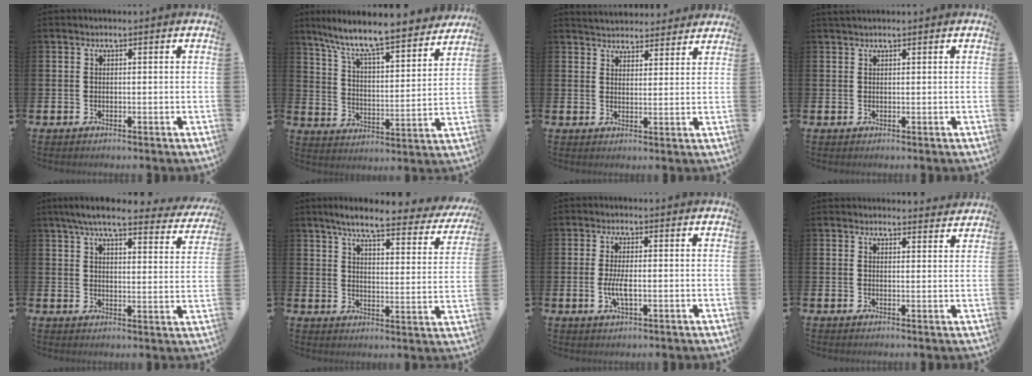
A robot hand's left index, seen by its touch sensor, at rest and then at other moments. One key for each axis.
{"total": 9.5, "fx": 8.7, "fy": 0.9, "fz": 3.7, "tx": -0.103, "ty": -0.067, "tz": 0.145}
{"total": 4.2, "fx": 4.1, "fy": 0.8, "fz": -0.3, "tx": -0.004, "ty": -0.024, "tz": 0.073}
{"total": 1.0, "fx": 0.9, "fy": 0.1, "fz": 0.2, "tx": -0.001, "ty": 0.000, "tz": 0.016}
{"total": 6.5, "fx": 5.8, "fy": 0.9, "fz": 2.8, "tx": -0.069, "ty": -0.029, "tz": 0.098}
{"total": 6.6, "fx": 5.6, "fy": 0.9, "fz": 3.4, "tx": -0.074, "ty": -0.038, "tz": 0.088}
{"total": 3.3, "fx": -0.5, "fy": 1.1, "fz": 3.0, "tx": -0.058, "ty": -0.004, "tz": -0.012}
{"total": 2.5, "fx": 2.5, "fy": 0.2, "fz": -0.1, "tx": 0.009, "ty": -0.018, "tz": 0.042}